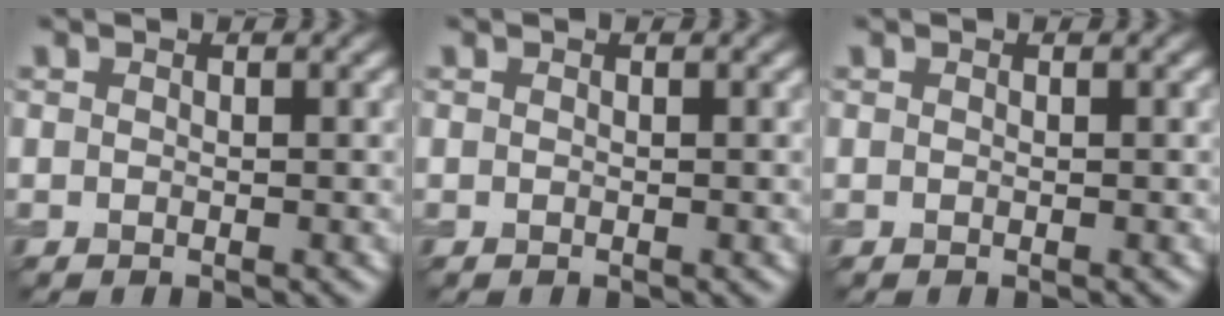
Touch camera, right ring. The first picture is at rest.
{"total": 0.0}
{"total": 0.0}